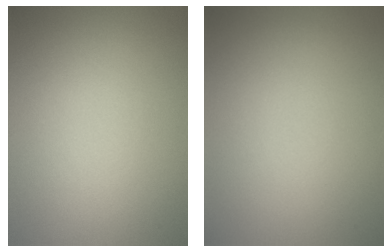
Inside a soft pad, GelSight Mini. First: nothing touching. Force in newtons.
{"total": 0.0}